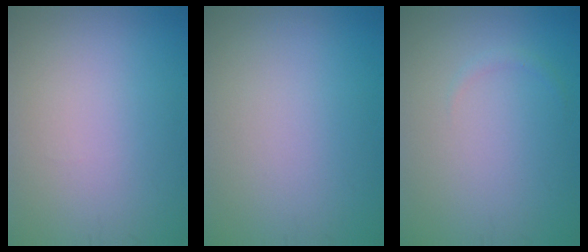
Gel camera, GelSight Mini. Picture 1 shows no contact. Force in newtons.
{"total": 0.0}
{"total": 0.6, "press": 0.6, "slide": 0.0}